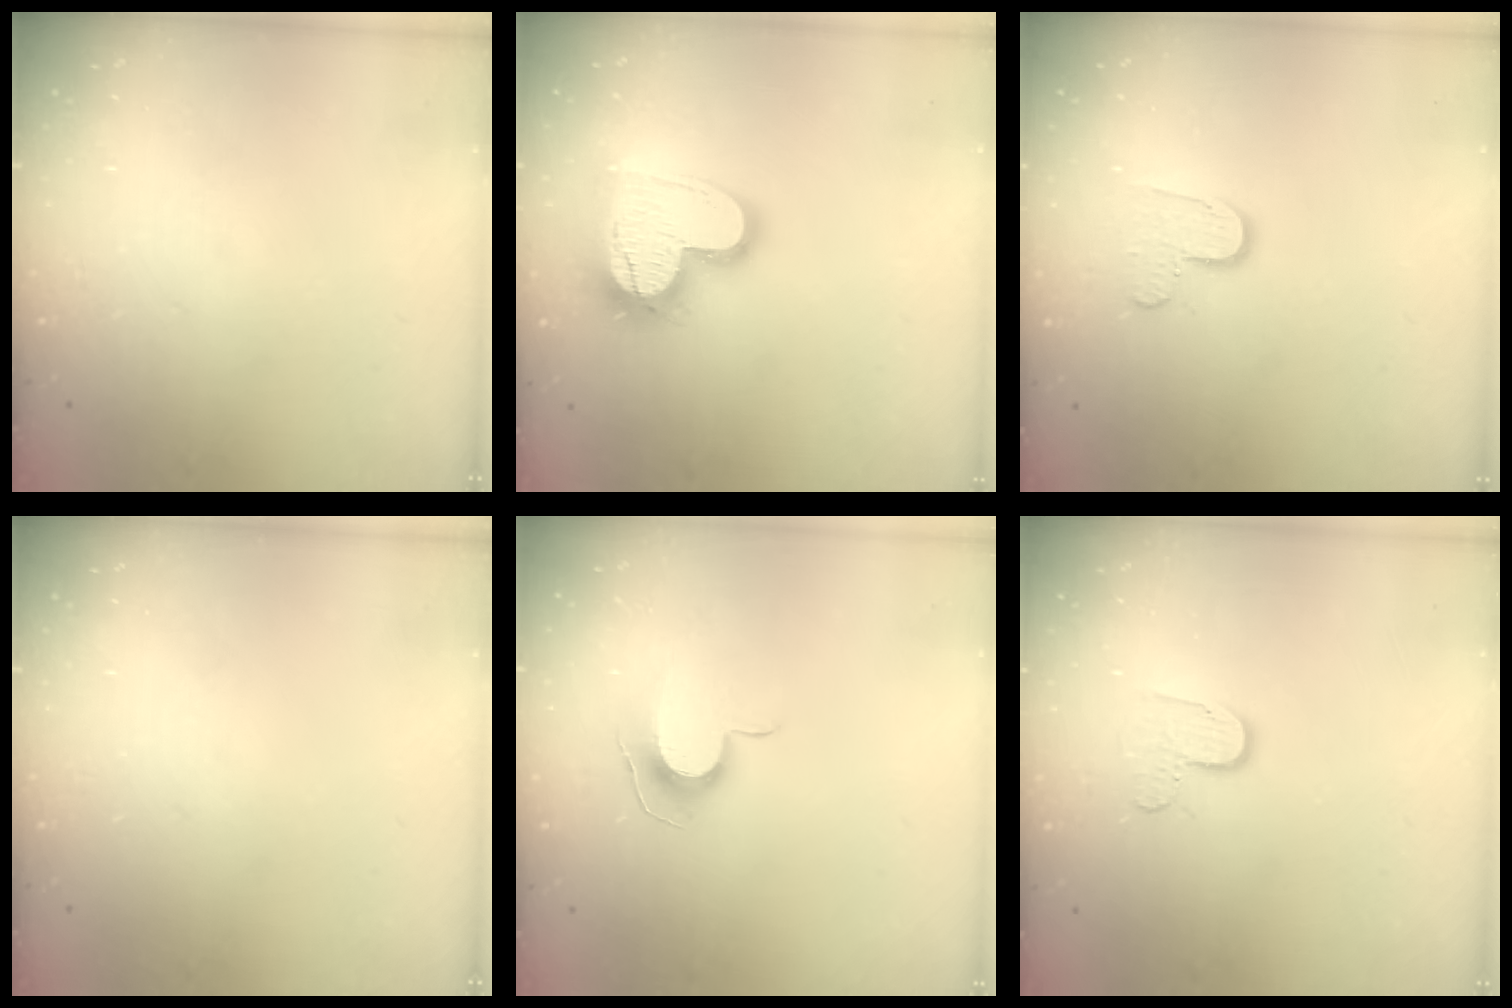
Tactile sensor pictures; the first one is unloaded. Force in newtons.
{"total": 18.4, "press": 18.4, "slide": 1.4}
{"total": 8.3, "press": 8.3, "slide": 0.6}
{"total": 0.0}
{"total": 8.8, "press": 8.7, "slide": 0.8}
{"total": 7.7, "press": 7.6, "slide": 0.4}